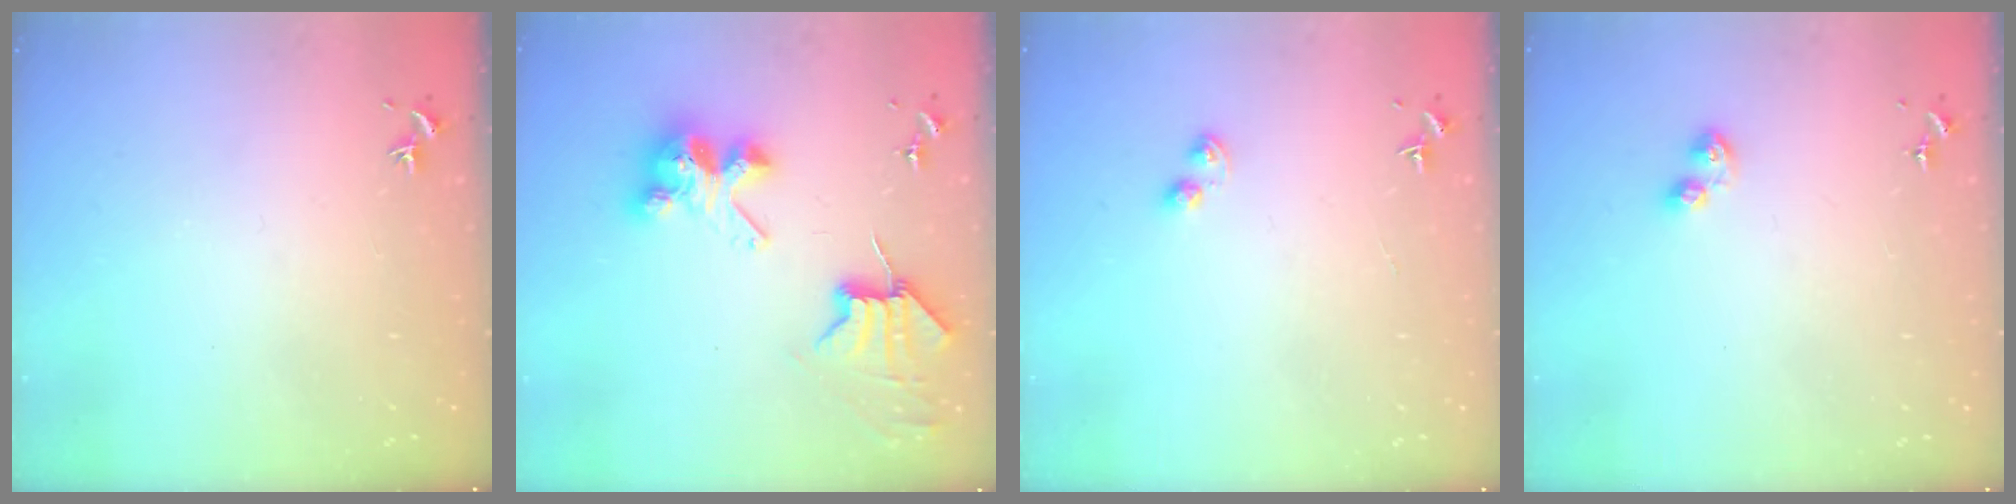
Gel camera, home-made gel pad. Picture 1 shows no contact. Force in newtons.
{"total": 9.0, "press": 8.9, "slide": 1.2}
{"total": 3.2, "press": 3.1, "slide": 0.5}
{"total": 5.1, "press": 5.1, "slide": 0.6}